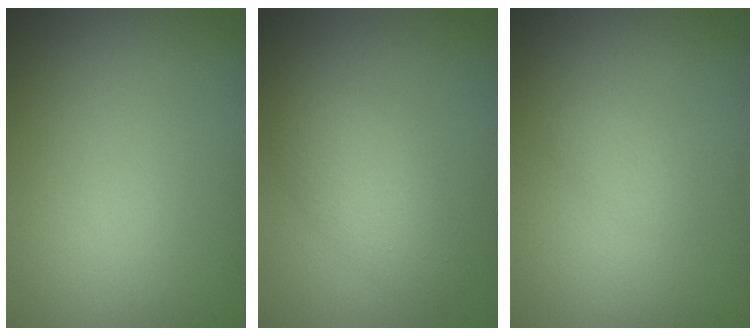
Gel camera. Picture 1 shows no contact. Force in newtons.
{"total": 2.7, "press": 2.7, "slide": 0.0}
{"total": 0.8, "press": 0.8, "slide": 0.0}